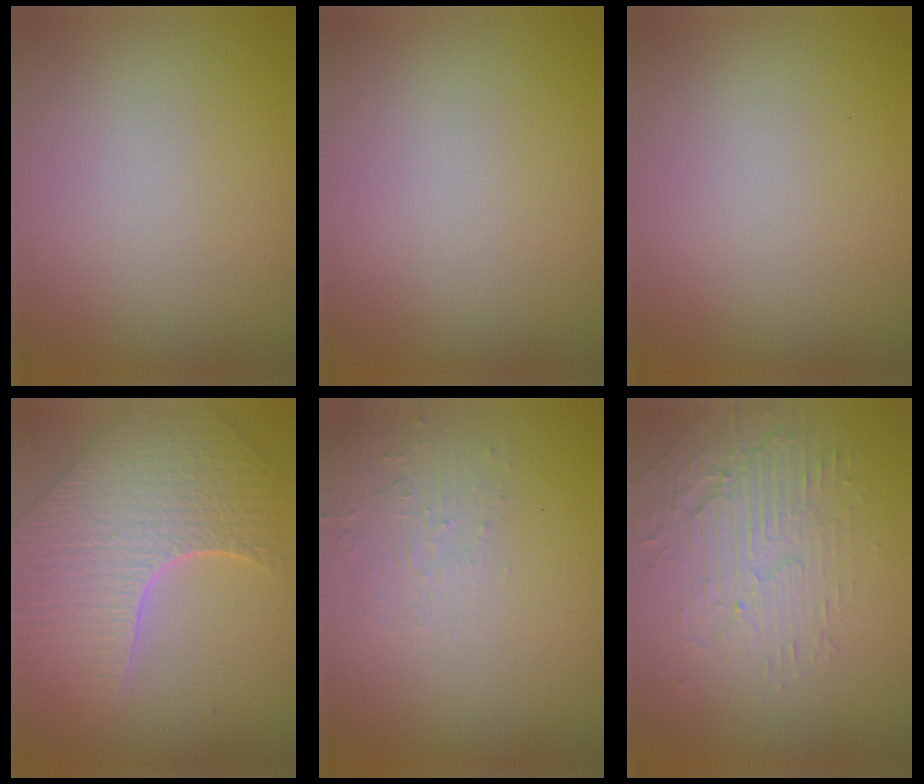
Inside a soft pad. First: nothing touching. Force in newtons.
{"total": 0.0}
{"total": 0.0}
{"total": 8.2, "press": 5.9, "slide": 5.6}
{"total": 1.9, "press": 1.9, "slide": 0.3}
{"total": 3.9, "press": 3.4, "slide": 1.8}